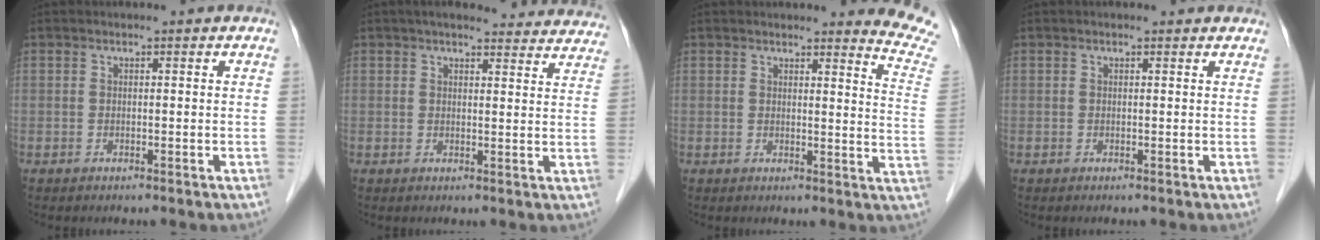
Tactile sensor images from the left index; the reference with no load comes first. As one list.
[{"total": 19.1, "force": [17.8, 3.6, 6.0], "torque": [-0.059, 0.005, 0.200]}, {"total": 9.0, "force": [8.9, -0.9, 0.9], "torque": [-0.004, -0.101, 0.070]}, {"total": 1.3, "force": [1.2, 0.3, 0.5], "torque": [-0.013, 0.008, 0.009]}]